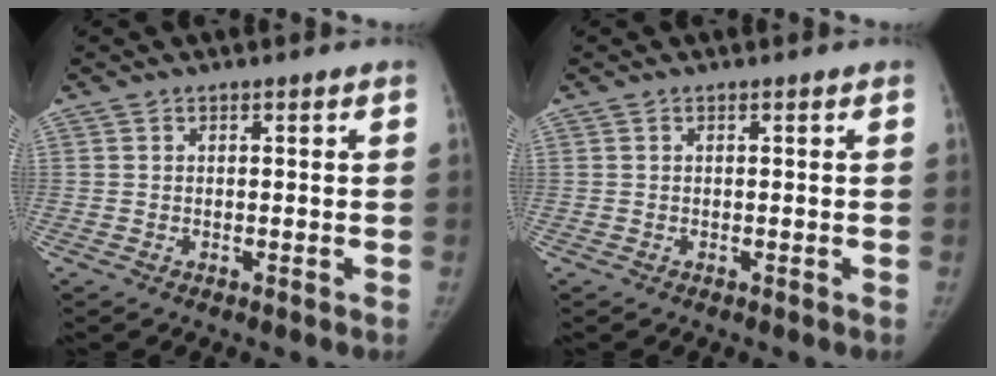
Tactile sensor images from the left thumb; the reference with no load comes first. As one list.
[{"total": 0.0}]